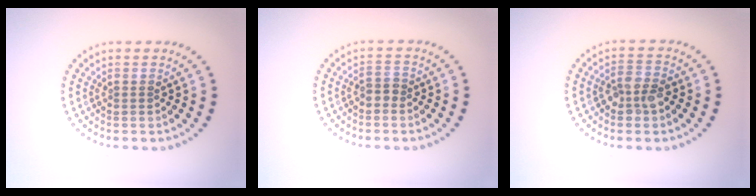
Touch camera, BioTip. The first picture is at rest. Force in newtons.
{"total": 1.2, "press": 1.1, "slide": 0.5}
{"total": 2.6, "press": 2.4, "slide": 1.0}